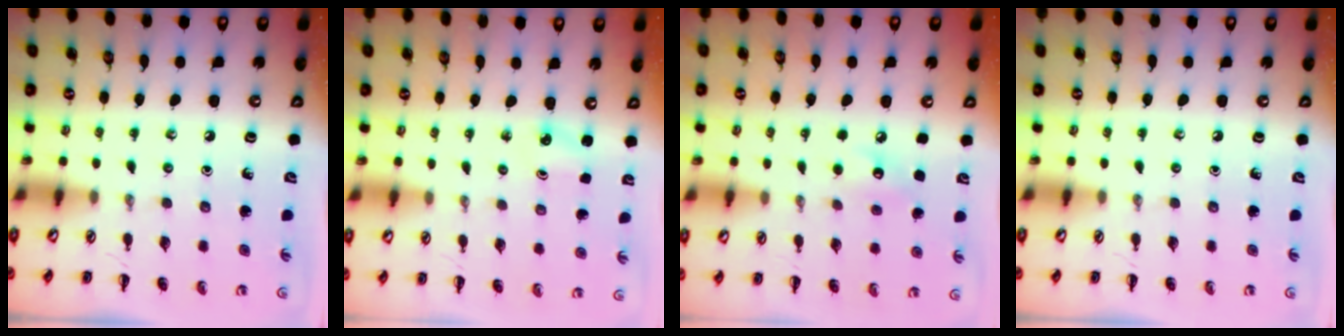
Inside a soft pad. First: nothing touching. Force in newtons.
{"total": 2.3, "press": 2.2, "slide": 0.7}
{"total": 6.2, "press": 5.9, "slide": 1.6}
{"total": 0.0}